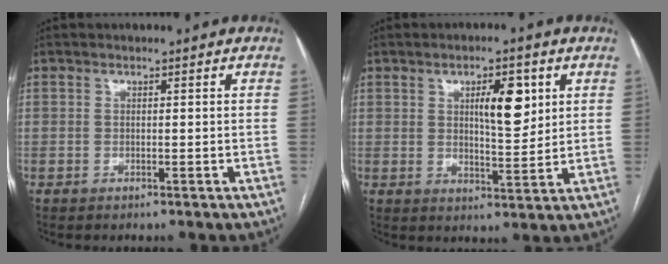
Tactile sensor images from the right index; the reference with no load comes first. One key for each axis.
{"total": 7.1, "fx": 2.5, "fy": 2.2, "fz": 6.2, "tx": -0.098, "ty": 0.001, "tz": 0.042}